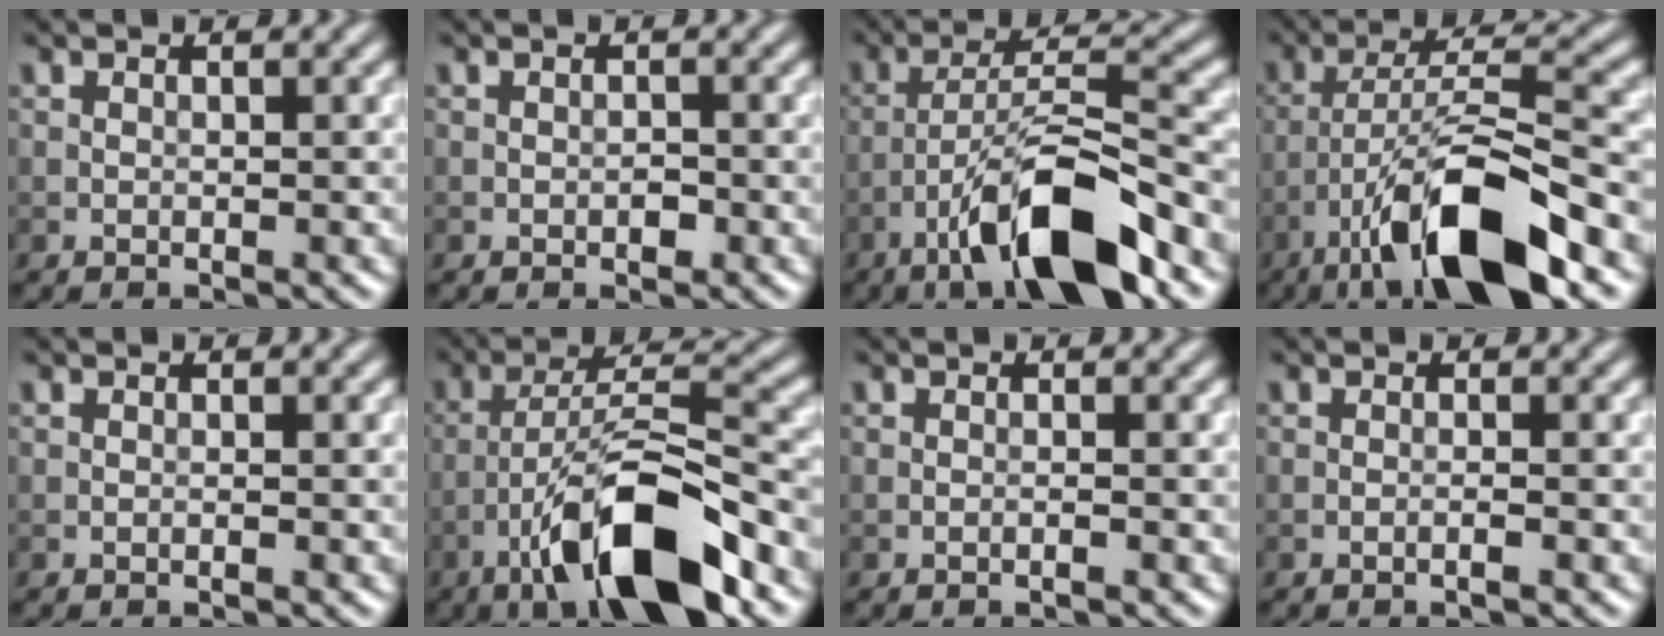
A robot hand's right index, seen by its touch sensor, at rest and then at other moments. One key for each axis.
{"total": 0.9, "fx": -0.3, "fy": 0.5, "fz": 0.7, "tx": -0.009, "ty": 0.001, "tz": -0.005}
{"total": 10.4, "fx": -6.1, "fy": 2.4, "fz": 8.1, "tx": -0.139, "ty": 0.016, "tz": -0.107}
{"total": 11.5, "fx": -6.6, "fy": 2.5, "fz": 9.1, "tx": -0.158, "ty": 0.014, "tz": -0.118}
{"total": 0.0}
{"total": 11.4, "fx": -6.3, "fy": 2.9, "fz": 9.1, "tx": -0.156, "ty": 0.016, "tz": -0.114}
{"total": 0.6, "fx": -0.3, "fy": 0.0, "fz": 0.5, "tx": -0.008, "ty": -0.001, "tz": -0.008}
{"total": 0.9, "fx": -0.4, "fy": 0.1, "fz": 0.8, "tx": -0.010, "ty": 0.001, "tz": -0.011}